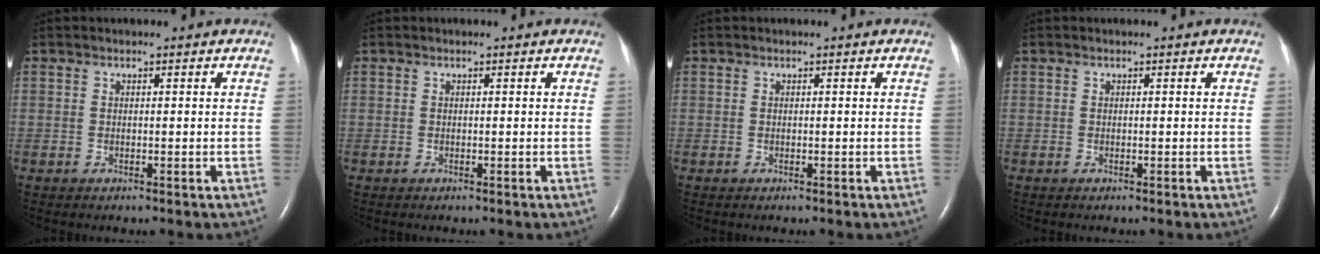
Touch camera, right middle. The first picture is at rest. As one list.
[{"total": 0.0}, {"total": 0.0}, {"total": 0.0}]